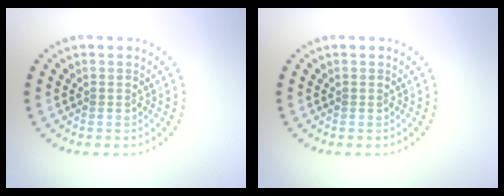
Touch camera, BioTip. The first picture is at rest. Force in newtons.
{"total": 0.0}